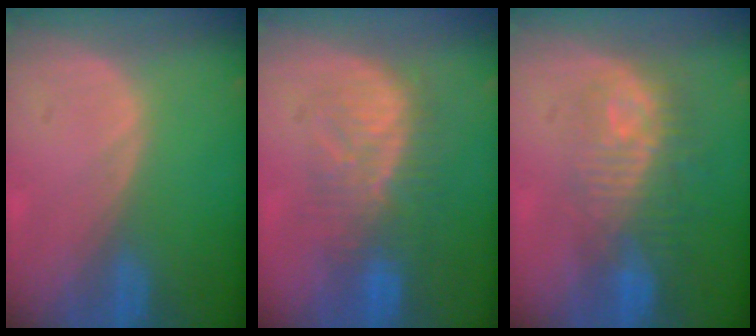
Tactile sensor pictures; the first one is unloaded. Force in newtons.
{"total": 8.4, "press": 8.2, "slide": 1.9}
{"total": 9.7, "press": 8.7, "slide": 4.3}